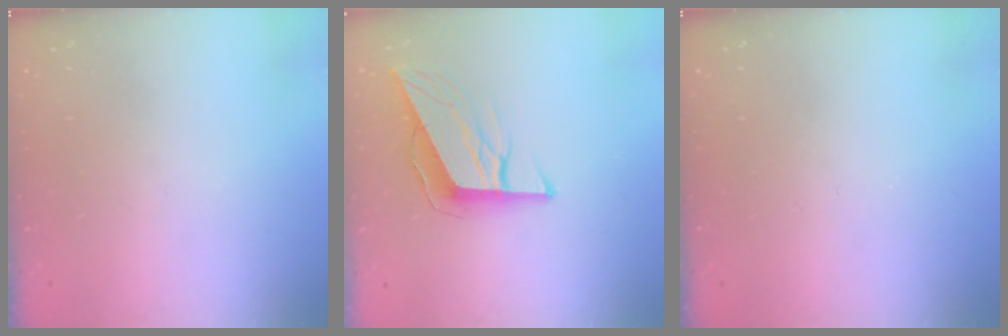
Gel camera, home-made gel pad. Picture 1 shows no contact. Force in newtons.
{"total": 10.7, "press": 10.2, "slide": 3.3}
{"total": 0.0}